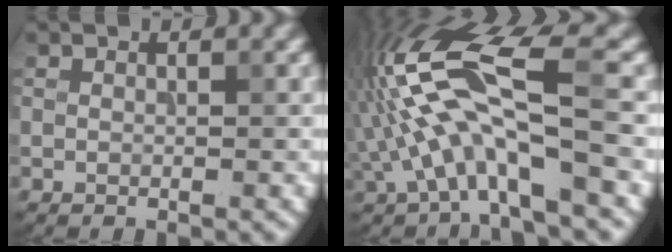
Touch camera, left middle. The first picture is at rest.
{"total": 9.9, "force": [-1.1, 2.7, 9.4], "torque": [-0.187, 0.028, -0.024]}